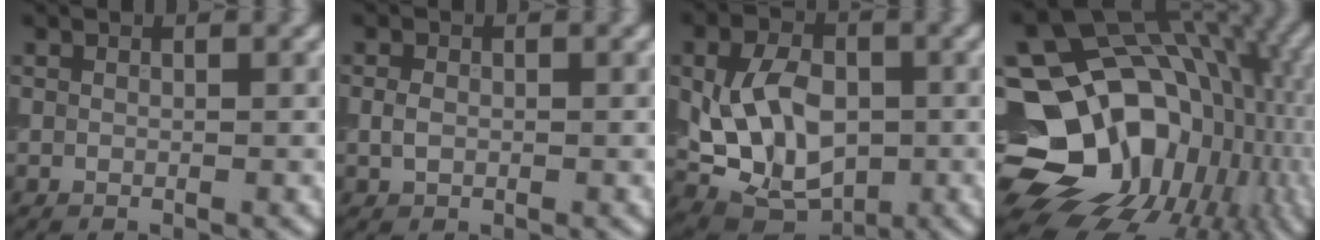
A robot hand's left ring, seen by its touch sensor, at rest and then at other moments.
{"total": 1.3, "force": [0.0, 1.0, 0.9], "torque": [-0.019, 0.000, -0.002]}
{"total": 8.4, "force": [-0.3, 5.7, 6.1], "torque": [-0.119, -0.008, -0.002]}
{"total": 21.1, "force": [-4.2, 16.9, 11.9], "torque": [-0.177, -0.017, -0.069]}